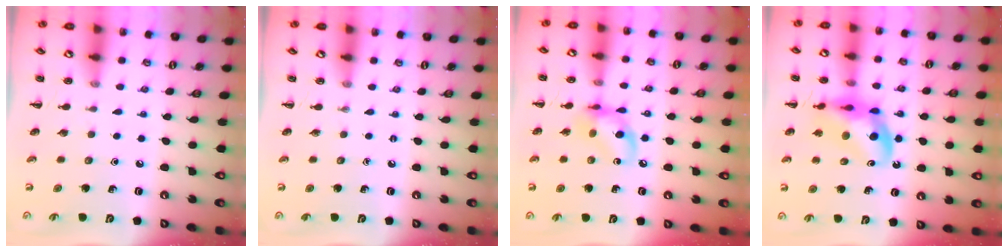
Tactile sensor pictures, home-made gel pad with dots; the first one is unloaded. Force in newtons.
{"total": 0.0}
{"total": 10.2, "press": 10.1, "slide": 1.0}
{"total": 13.7, "press": 13.2, "slide": 3.6}